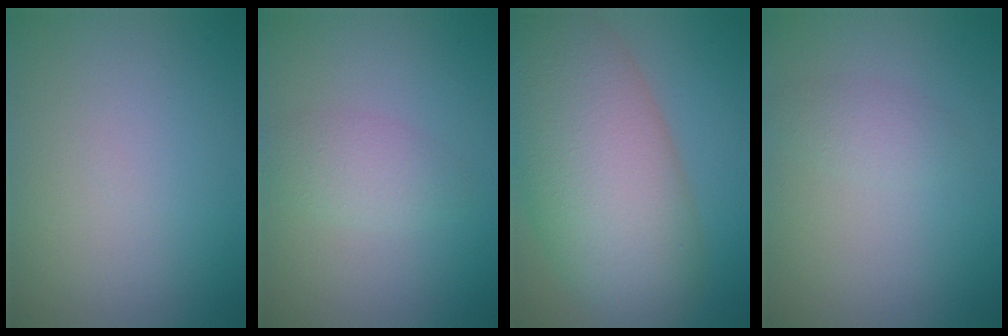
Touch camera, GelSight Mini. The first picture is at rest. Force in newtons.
{"total": 2.1, "press": 2.1, "slide": 0.1}
{"total": 12.2, "press": 12.2, "slide": 0.6}
{"total": 1.5, "press": 1.5, "slide": 0.1}